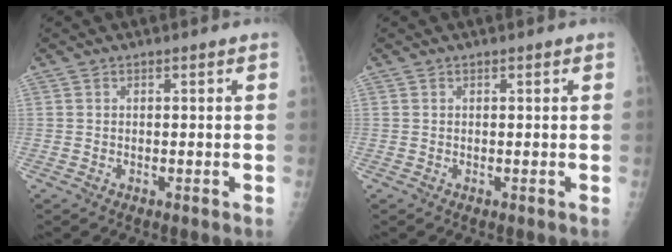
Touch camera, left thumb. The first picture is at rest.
{"total": 0.0}